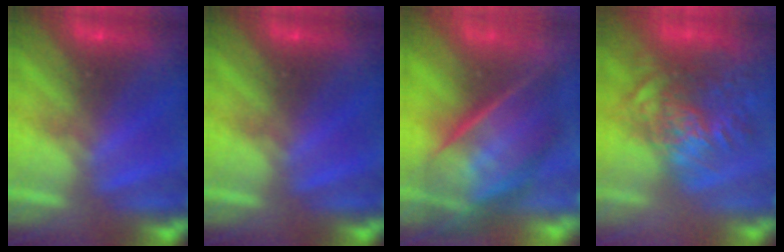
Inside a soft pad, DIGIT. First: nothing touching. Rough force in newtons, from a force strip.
{"total": 0.0}
{"total": 8.1}
{"total": 6.9}